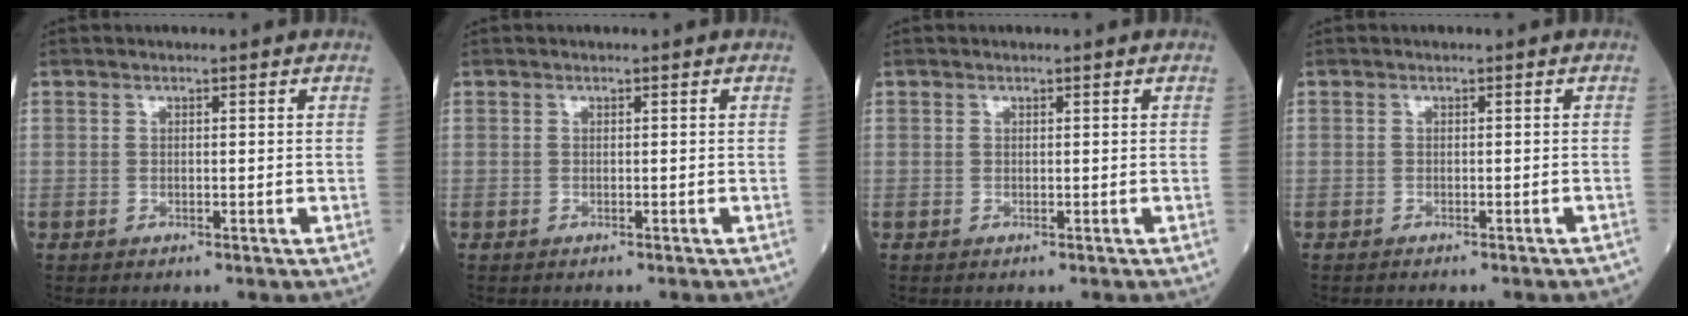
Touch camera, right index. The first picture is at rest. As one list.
[{"total": 0.6, "force": [-0.6, -0.1, 0.2], "torque": [0.003, -0.001, -0.010]}, {"total": 0.0}, {"total": 5.2, "force": [-4.8, 0.7, 1.9], "torque": [-0.023, -0.007, -0.054]}]